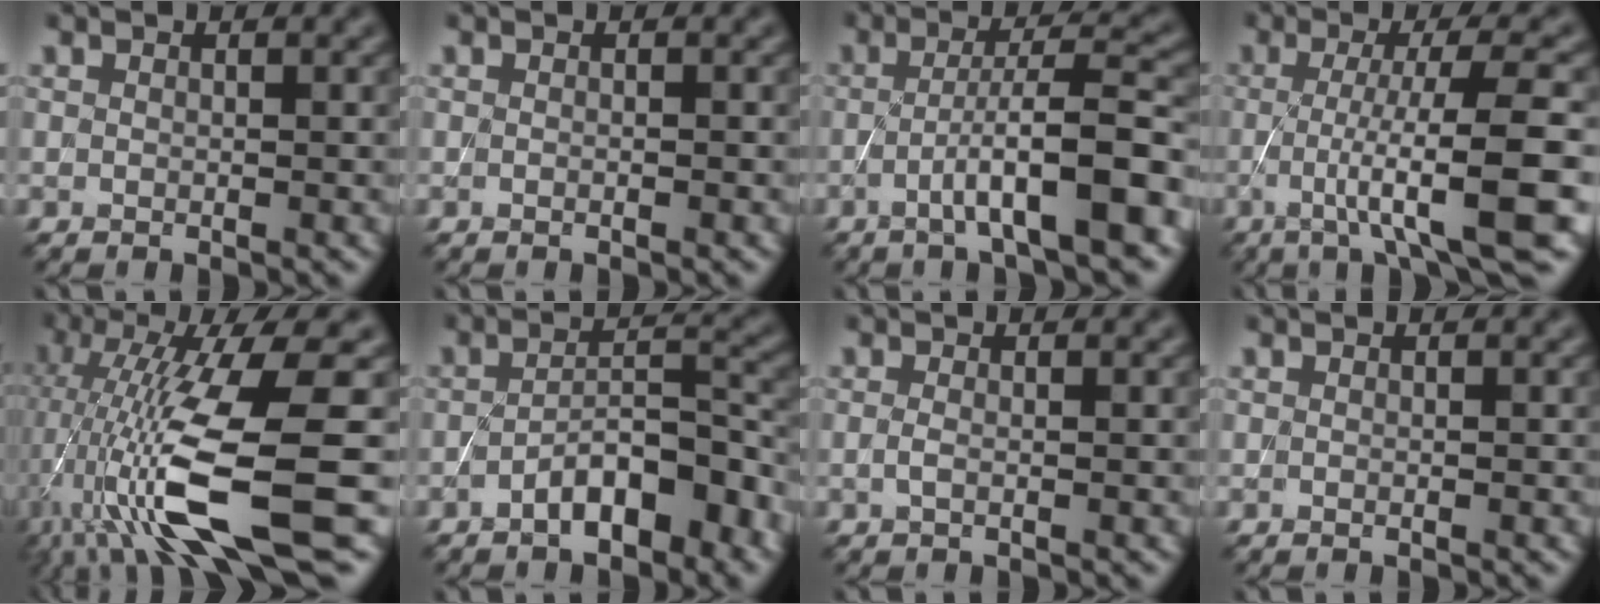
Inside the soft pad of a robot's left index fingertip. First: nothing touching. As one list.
[{"total": 0.6, "force": [0.1, 0.4, 0.5], "torque": [0.003, -0.010, -0.003]}, {"total": 7.4, "force": [-2.6, 1.0, 6.8], "torque": [-0.105, 0.017, -0.049]}, {"total": 8.7, "force": [-2.7, 1.0, 8.2], "torque": [-0.127, 0.001, -0.046]}, {"total": 12.8, "force": [-3.5, 2.9, 12.0], "torque": [-0.238, -0.012, -0.054]}, {"total": 5.2, "force": [-3.0, 1.7, 3.9], "torque": [-0.067, 0.011, -0.049]}, {"total": 0.7, "force": [-0.1, 0.2, 0.6], "torque": [-0.017, -0.003, -0.003]}, {"total": 0.0}]